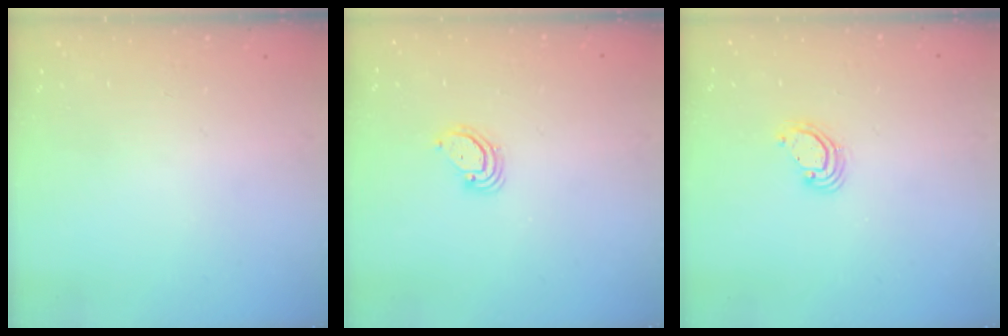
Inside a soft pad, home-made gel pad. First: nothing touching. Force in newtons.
{"total": 2.9, "press": 2.9, "slide": 0.2}
{"total": 3.8, "press": 3.8, "slide": 0.1}